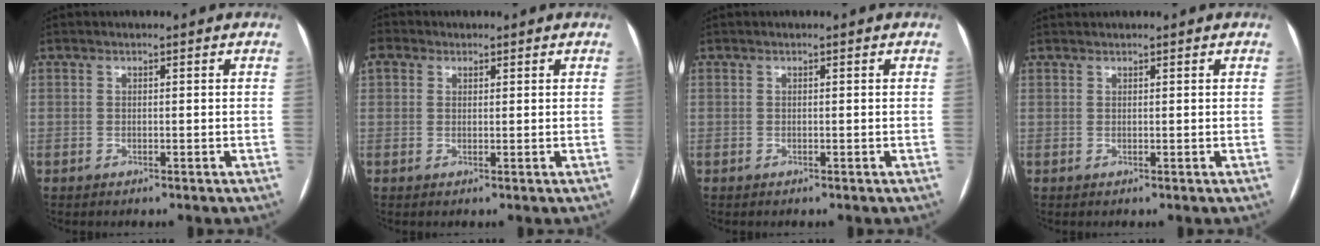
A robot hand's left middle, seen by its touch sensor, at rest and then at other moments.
{"total": 1.0, "force": [0.7, 0.7, -0.2], "torque": [0.003, 0.009, 0.013]}
{"total": 0.0}
{"total": 1.8, "force": [0.0, -1.3, -1.3], "torque": [0.020, 0.004, 0.006]}